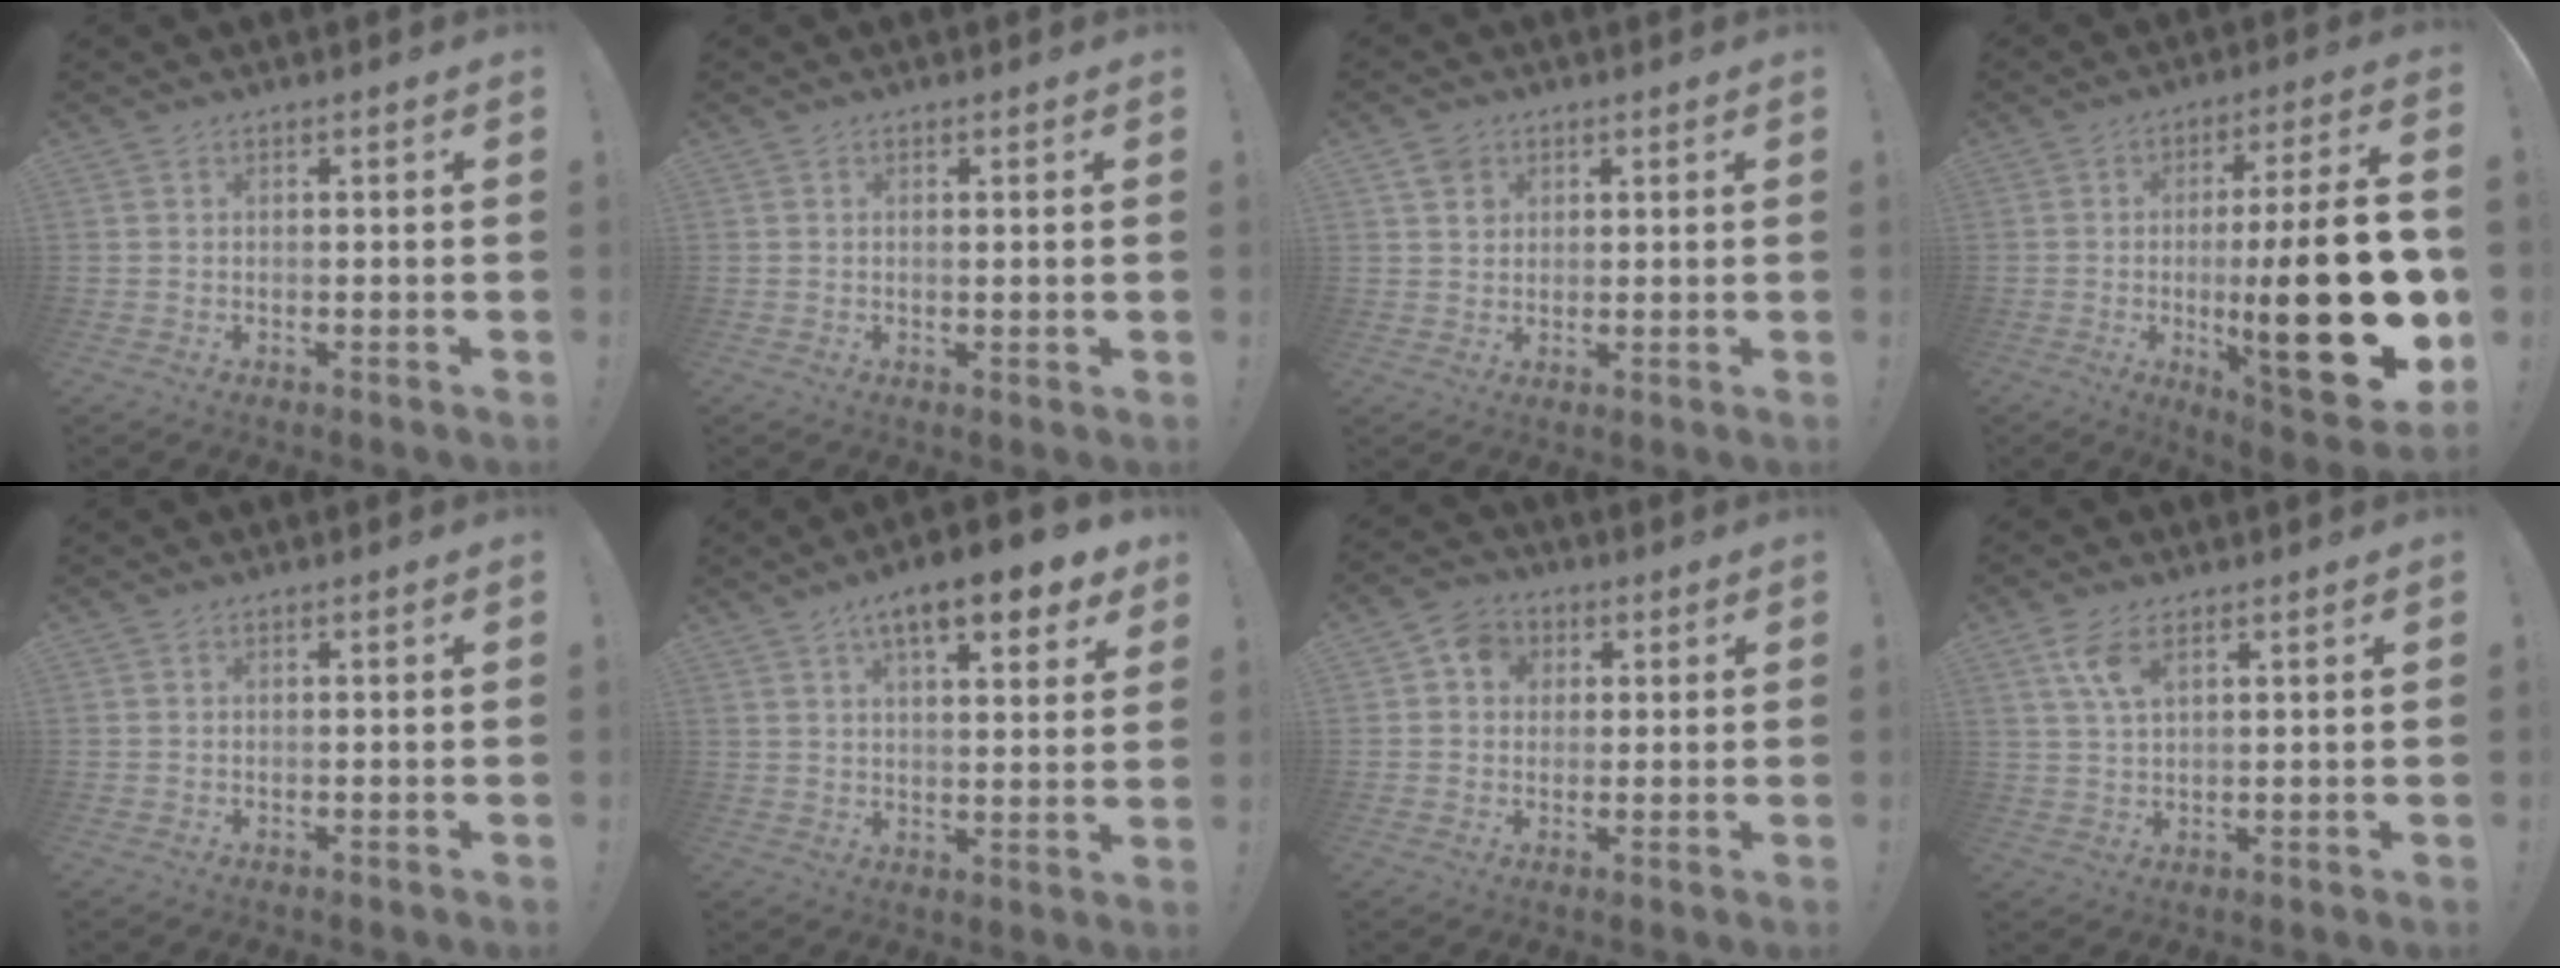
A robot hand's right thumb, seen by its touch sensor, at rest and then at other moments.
{"total": 1.1, "force": [0.6, 0.1, 0.9], "torque": [-0.005, -0.004, 0.007]}
{"total": 4.7, "force": [2.6, 3.7, 1.4], "torque": [-0.007, -0.010, 0.045]}
{"total": 27.7, "force": [-3.8, 6.4, 26.7], "torque": [-0.426, 0.007, -0.052]}
{"total": 0.0}
{"total": 11.8, "force": [6.9, 3.3, 9.0], "torque": [-0.126, -0.036, 0.109]}
{"total": 7.0, "force": [1.5, 6.2, 2.9], "torque": [-0.036, 0.004, 0.029]}
{"total": 6.4, "force": [3.2, 2.8, 4.8], "torque": [-0.096, -0.011, 0.058]}